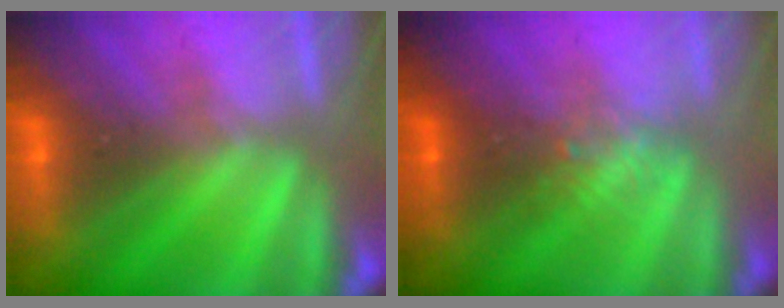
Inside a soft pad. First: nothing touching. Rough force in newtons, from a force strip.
{"total": 2.2}